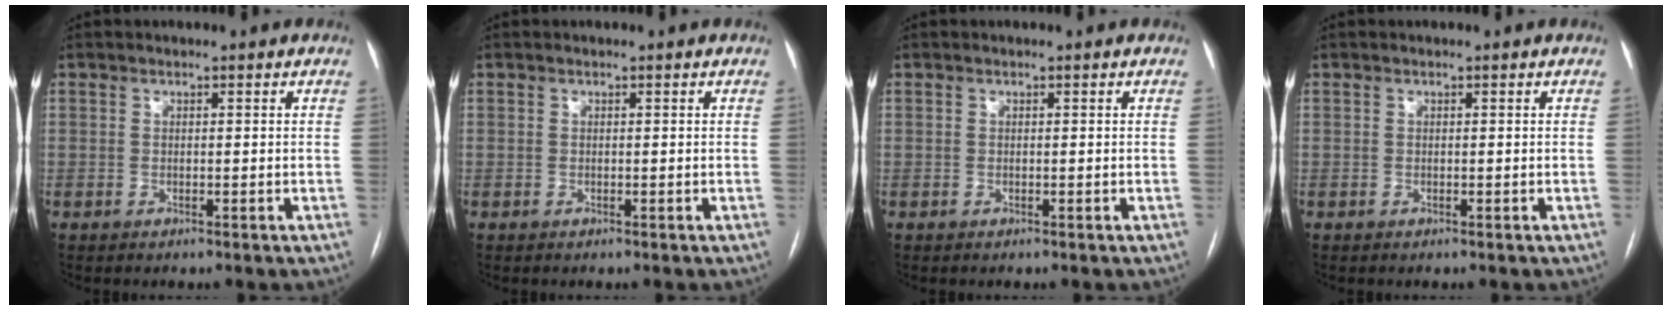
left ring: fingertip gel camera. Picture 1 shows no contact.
{"total": 0.0}
{"total": 0.0}
{"total": 0.0}